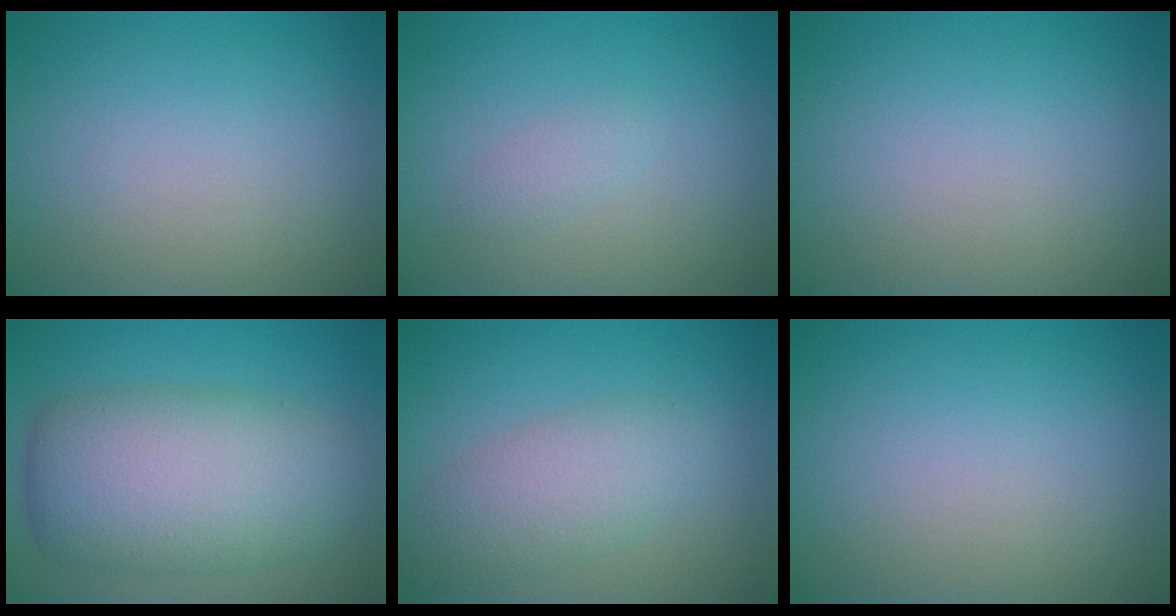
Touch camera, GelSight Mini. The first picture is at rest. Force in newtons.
{"total": 1.1, "press": 1.1, "slide": 0.1}
{"total": 0.0}
{"total": 9.7, "press": 9.7, "slide": 0.5}
{"total": 4.1, "press": 4.1, "slide": 0.3}
{"total": 0.0}